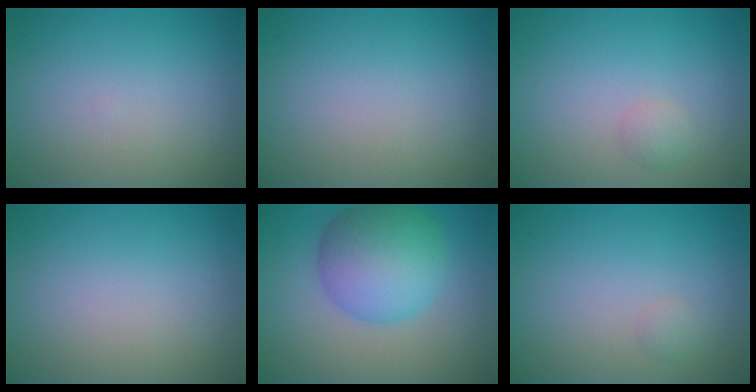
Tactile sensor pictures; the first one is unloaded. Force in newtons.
{"total": 0.0}
{"total": 1.0, "press": 1.0, "slide": 0.1}
{"total": 0.0}
{"total": 8.0, "press": 8.0, "slide": 0.1}
{"total": 0.5, "press": 0.5, "slide": 0.0}